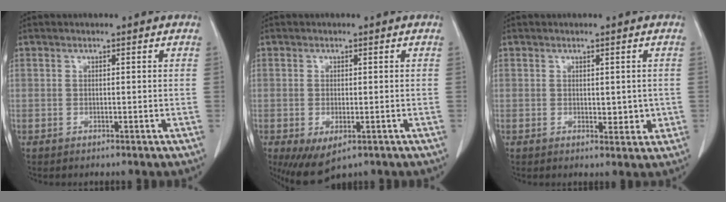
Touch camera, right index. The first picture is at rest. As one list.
[{"total": 6.0, "force": [-3.0, 2.6, 4.5], "torque": [-0.073, -0.017, -0.039]}, {"total": 2.9, "force": [0.0, 1.7, 2.4], "torque": [-0.026, -0.005, 0.007]}]